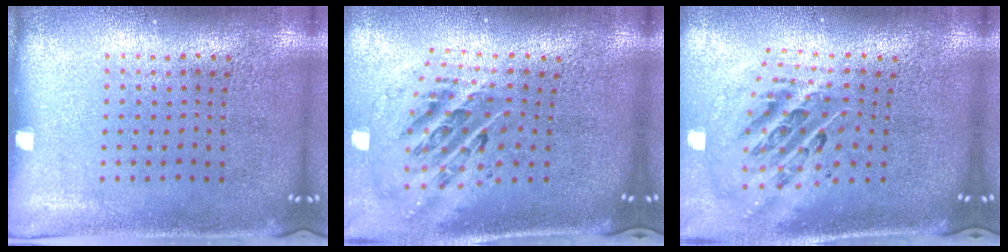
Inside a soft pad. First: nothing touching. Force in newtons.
{"total": 2.4, "press": 1.6, "slide": 1.7}
{"total": 2.8, "press": 1.9, "slide": 2.0}